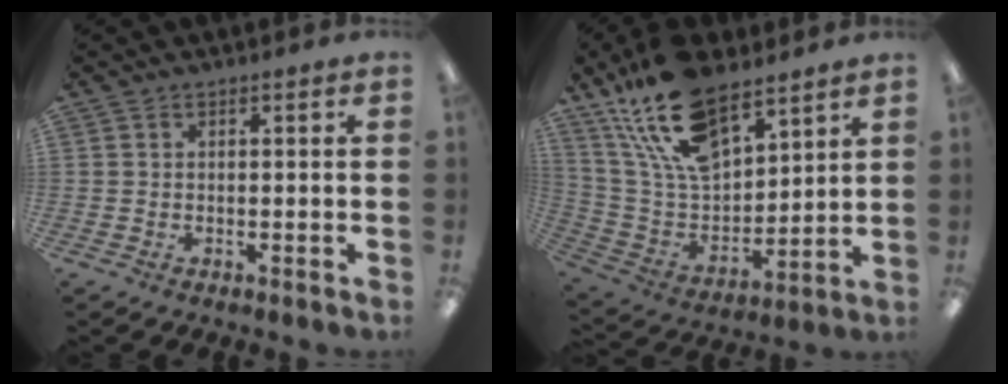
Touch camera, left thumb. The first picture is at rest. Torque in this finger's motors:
{"motor_torque": [1.10, 1.11, 1.40, -1.37, 0.33]}